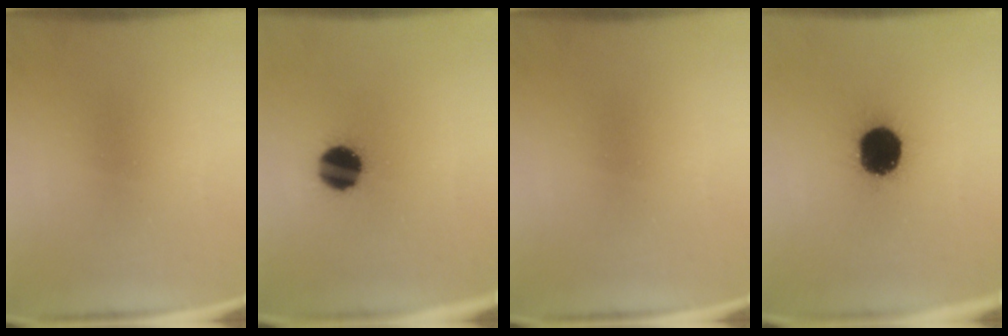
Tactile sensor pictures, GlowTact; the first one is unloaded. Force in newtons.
{"total": 11.5}
{"total": 0.0}
{"total": 18.7}